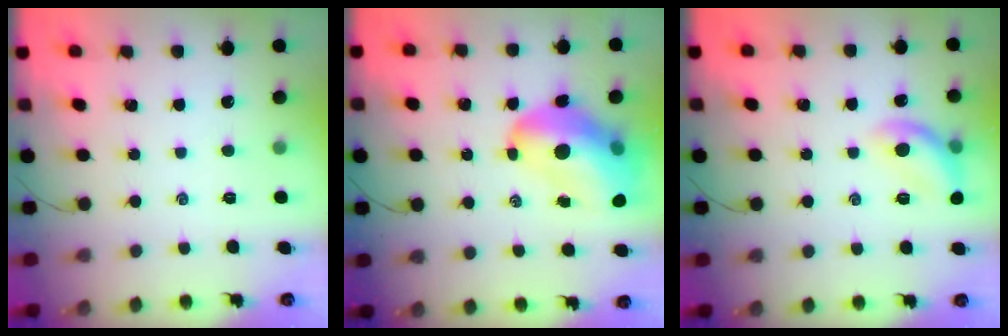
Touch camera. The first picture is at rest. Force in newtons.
{"total": 17.3, "press": 16.5, "slide": 4.9}
{"total": 11.6, "press": 11.5, "slide": 1.4}